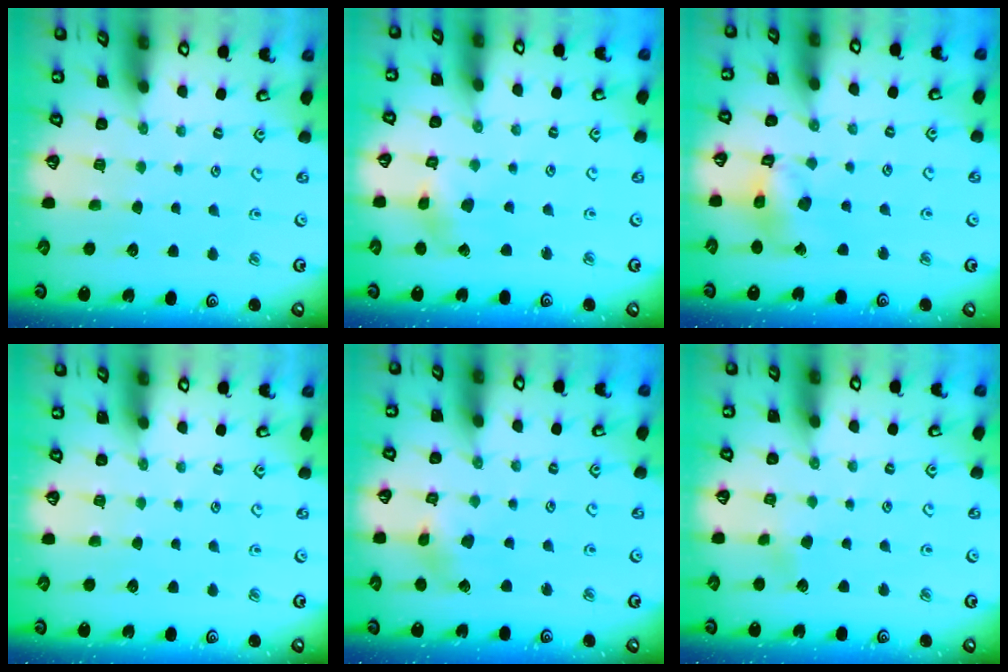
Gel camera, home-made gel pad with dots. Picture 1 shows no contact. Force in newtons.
{"total": 4.1, "press": 4.0, "slide": 0.6}
{"total": 10.7, "press": 10.7, "slide": 1.1}
{"total": 0.0}
{"total": 5.0, "press": 4.9, "slide": 0.6}
{"total": 1.9, "press": 1.9, "slide": 0.2}